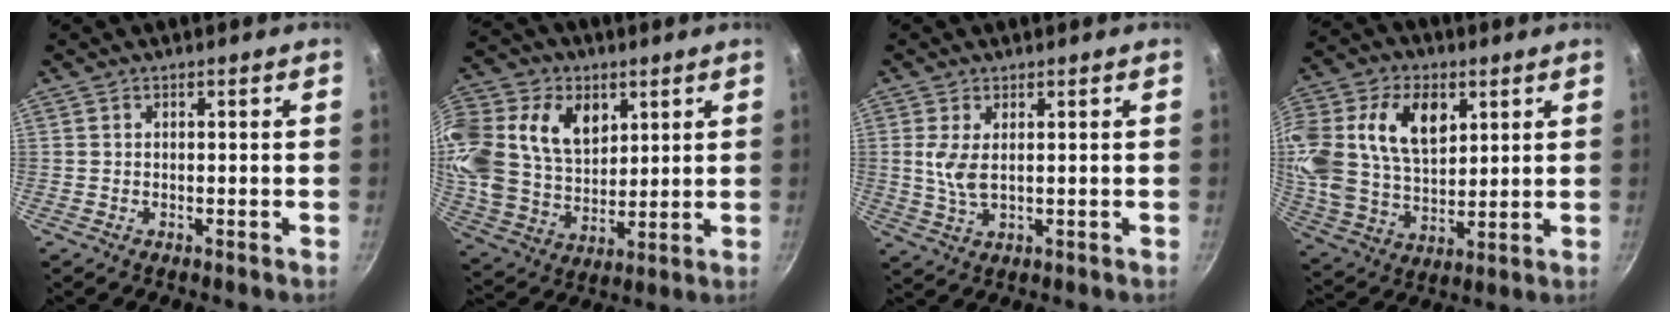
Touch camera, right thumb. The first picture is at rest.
{"total": 25.1, "force": [9.1, 18.2, 14.8], "torque": [-0.320, 0.014, 0.167]}
{"total": 4.6, "force": [0.9, 2.1, 4.0], "torque": [-0.082, -0.007, 0.021]}
{"total": 22.9, "force": [7.5, 15.4, 15.1], "torque": [-0.311, 0.008, 0.139]}